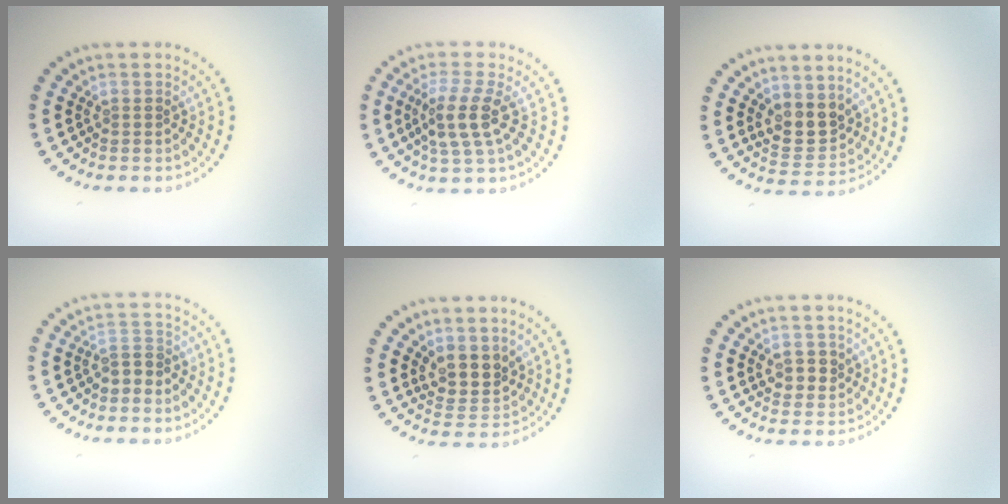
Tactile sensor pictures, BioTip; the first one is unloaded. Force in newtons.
{"total": 3.7, "press": 3.2, "slide": 1.8}
{"total": 3.2, "press": 2.9, "slide": 1.3}
{"total": 2.0, "press": 1.8, "slide": 1.0}
{"total": 3.1, "press": 2.6, "slide": 1.7}
{"total": 2.0, "press": 2.0, "slide": 0.6}